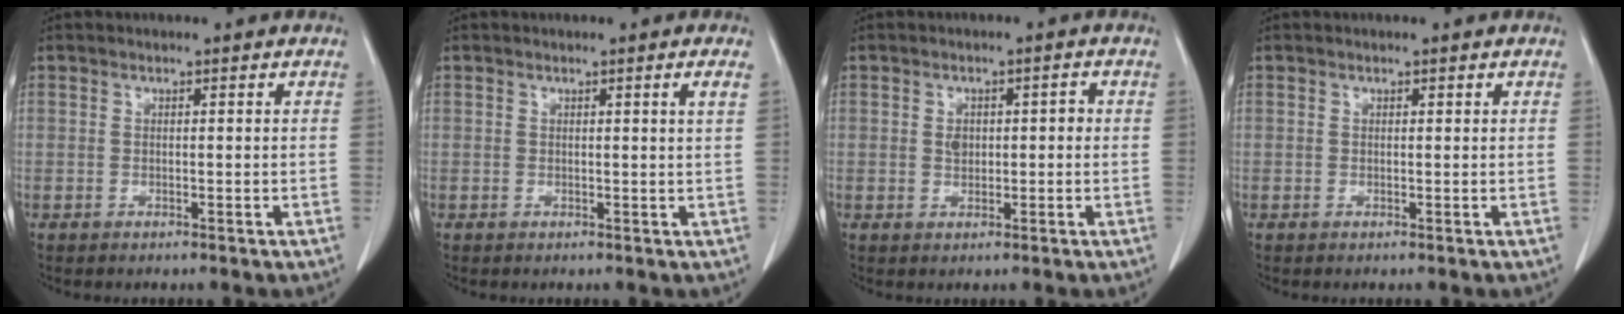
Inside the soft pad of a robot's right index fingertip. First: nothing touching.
{"total": 1.0, "force": [0.4, -0.4, 0.8], "torque": [-0.018, -0.005, 0.009]}
{"total": 2.8, "force": [0.1, 1.9, 2.1], "torque": [-0.031, 0.012, 0.006]}
{"total": 0.0}